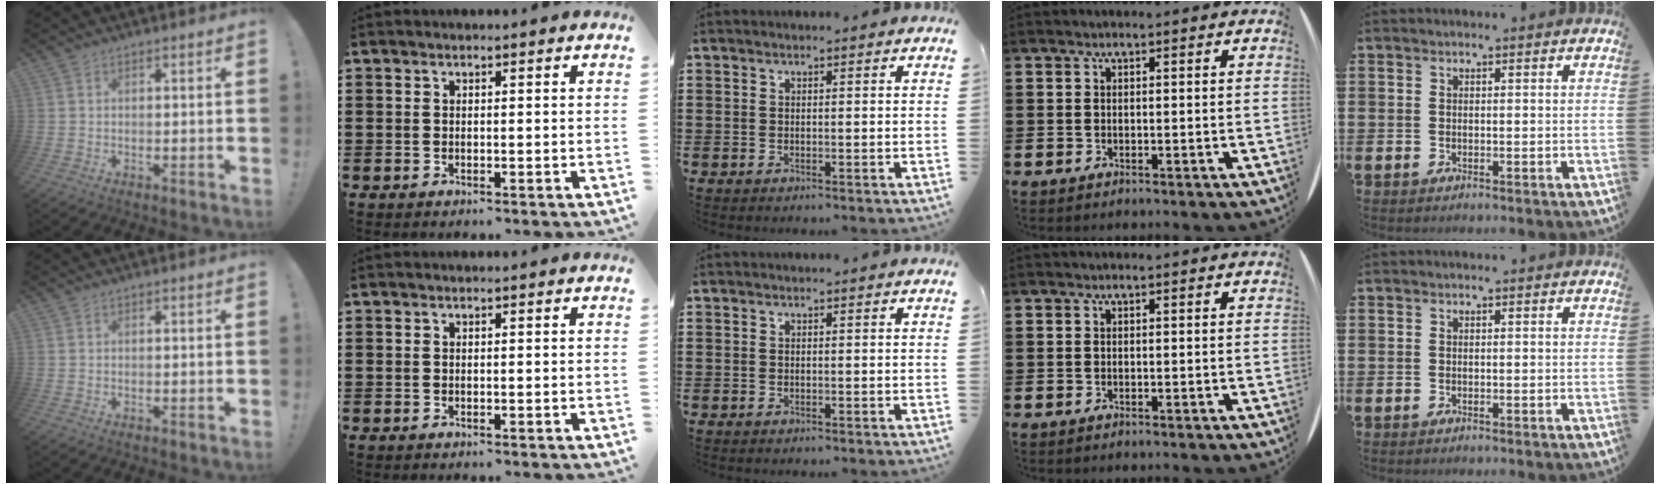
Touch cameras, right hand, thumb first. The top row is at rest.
{}